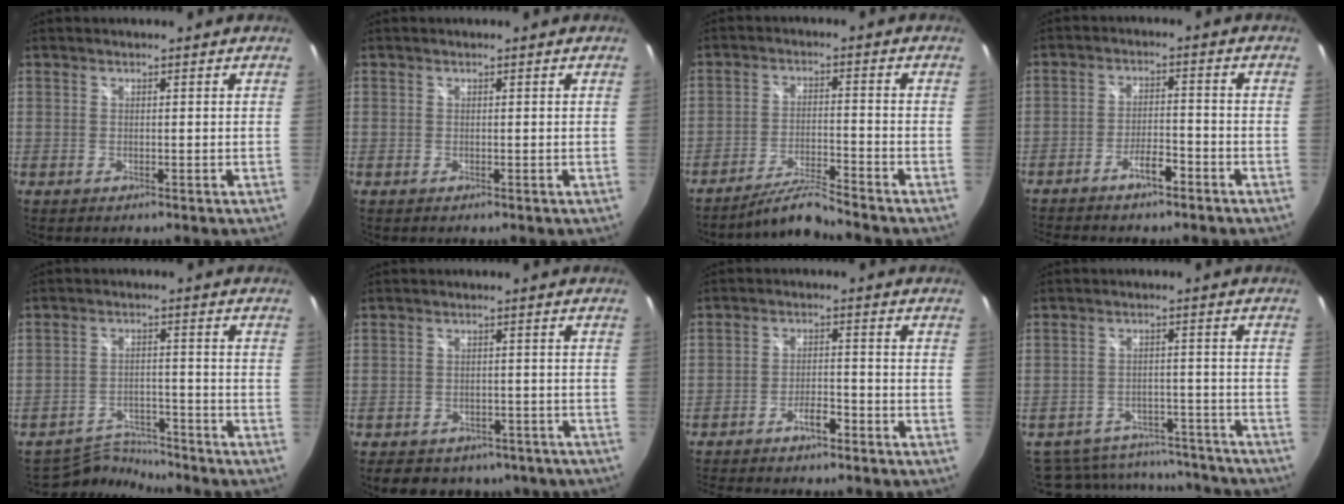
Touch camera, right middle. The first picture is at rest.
{"total": 0.0}
{"total": 6.5, "force": [-6.1, -1.7, 1.6], "torque": [-0.052, 0.008, -0.113]}
{"total": 5.5, "force": [-4.4, 1.1, 3.1], "torque": [-0.070, 0.007, -0.075]}
{"total": 7.1, "force": [-7.0, 0.8, 0.0], "torque": [-0.018, 0.006, -0.120]}
{"total": 13.9, "force": [-10.4, 7.5, 5.4], "torque": [-0.117, 0.003, -0.125]}
{"total": 5.9, "force": [-5.0, 1.2, 3.0], "torque": [-0.067, 0.004, -0.085]}
{"total": 18.5, "force": [-15.4, 8.3, 6.1], "torque": [-0.140, 0.023, -0.183]}